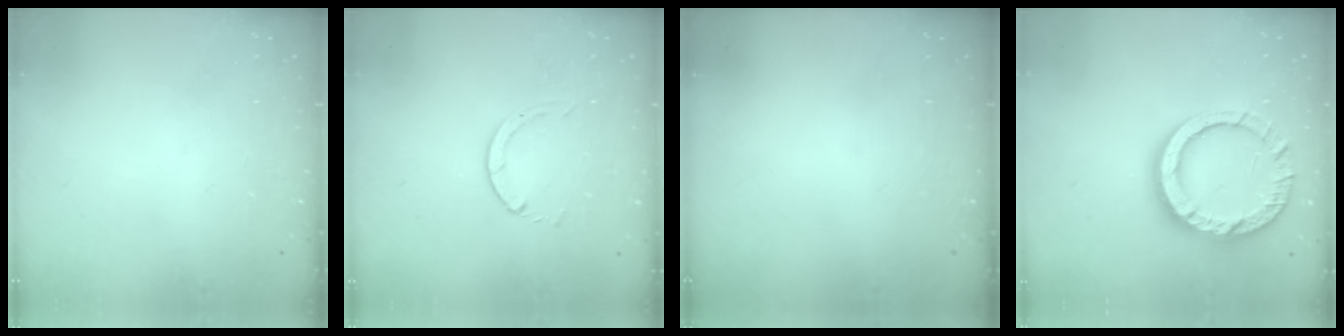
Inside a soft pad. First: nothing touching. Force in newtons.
{"total": 1.3, "press": 1.2, "slide": 0.3}
{"total": 0.0}
{"total": 14.6, "press": 14.5, "slide": 1.3}